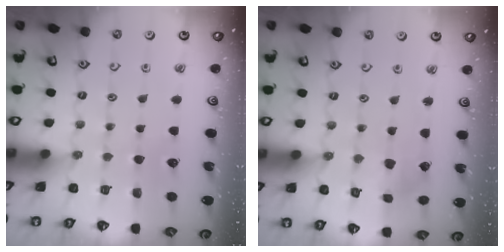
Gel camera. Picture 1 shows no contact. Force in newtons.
{"total": 2.4, "press": 2.4, "slide": 0.3}